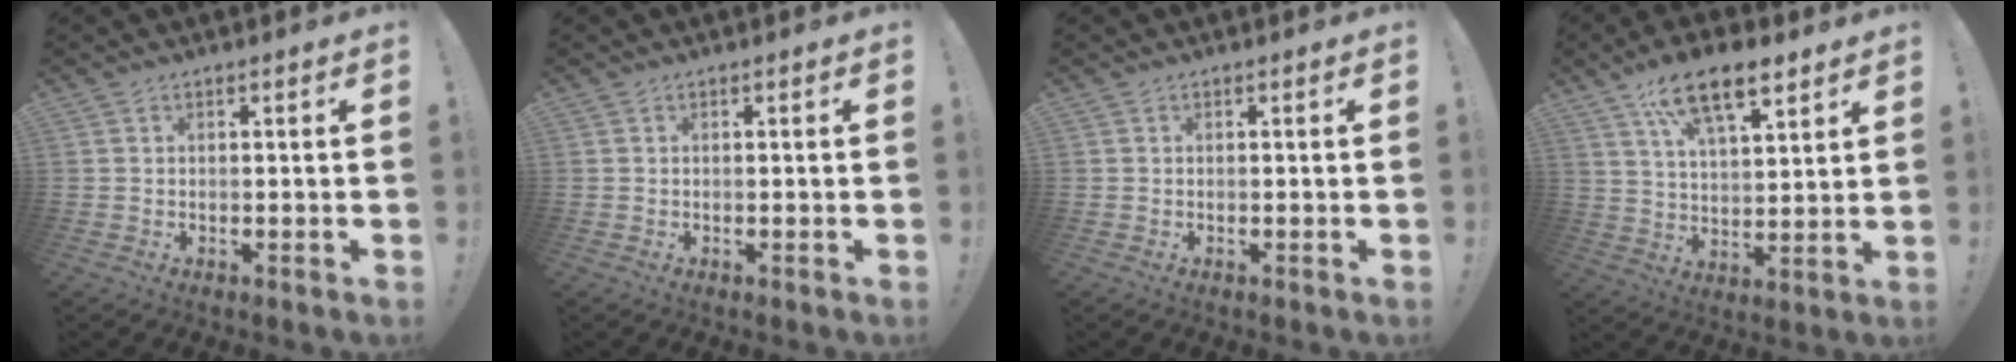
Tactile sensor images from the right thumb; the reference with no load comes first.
{"total": 0.0}
{"total": 0.0}
{"total": 14.3, "force": [9.1, 5.9, 9.4], "torque": [-0.153, -0.042, 0.159]}